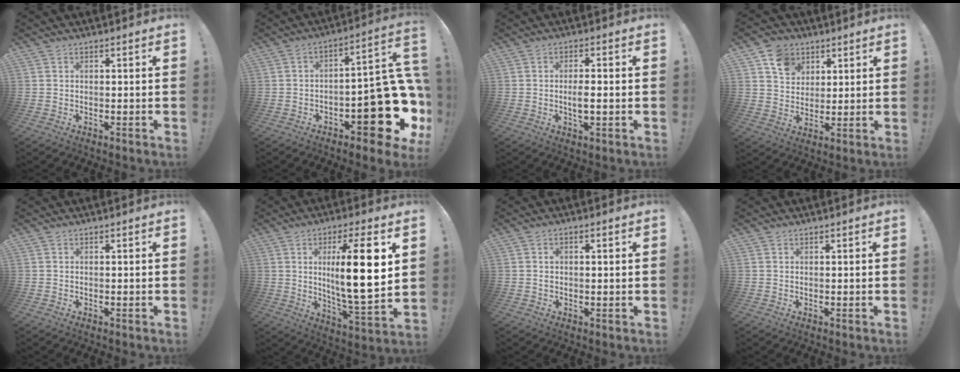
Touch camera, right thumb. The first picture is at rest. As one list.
[{"total": 19.1, "force": [-6.7, 8.3, 15.8], "torque": [-0.165, 0.030, -0.096]}, {"total": 3.8, "force": [-0.6, 1.0, 3.6], "torque": [-0.061, -0.003, -0.016]}, {"total": 9.7, "force": [5.2, 7.8, 2.7], "torque": [-0.043, -0.026, 0.104]}, {"total": 0.0}, {"total": 18.2, "force": [3.6, 3.6, 17.4], "torque": [-0.291, -0.021, 0.040]}, {"total": 1.4, "force": [-0.1, 0.5, 1.3], "torque": [-0.033, 0.008, -0.002]}, {"total": 0.0}]